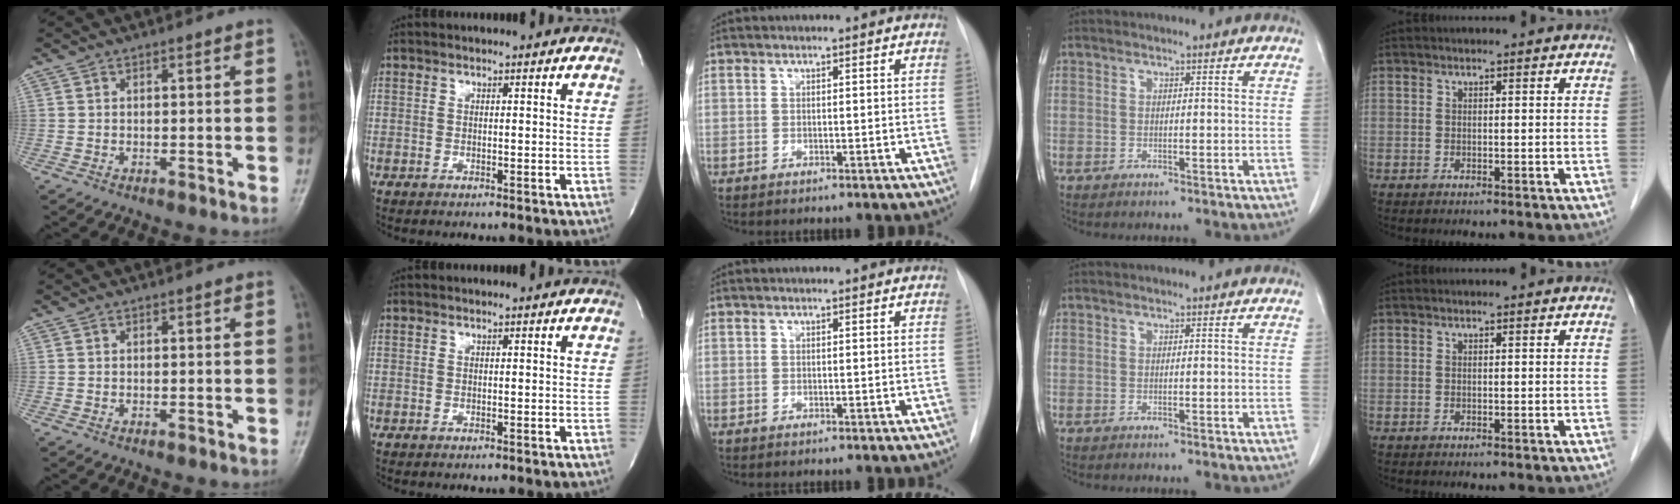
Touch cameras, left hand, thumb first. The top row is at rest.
{}